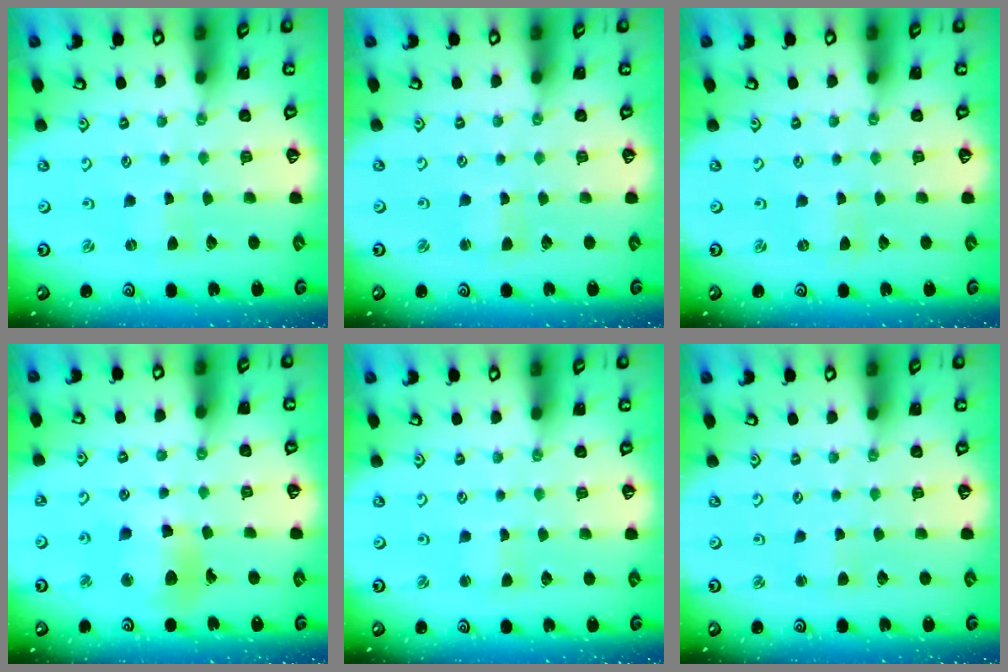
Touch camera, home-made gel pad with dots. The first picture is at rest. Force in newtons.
{"total": 1.1, "press": 1.0, "slide": 0.2}
{"total": 0.6, "press": 0.6, "slide": 0.1}
{"total": 11.8, "press": 11.8, "slide": 1.3}
{"total": 2.0, "press": 2.0, "slide": 0.3}
{"total": 1.9, "press": 1.9, "slide": 0.2}